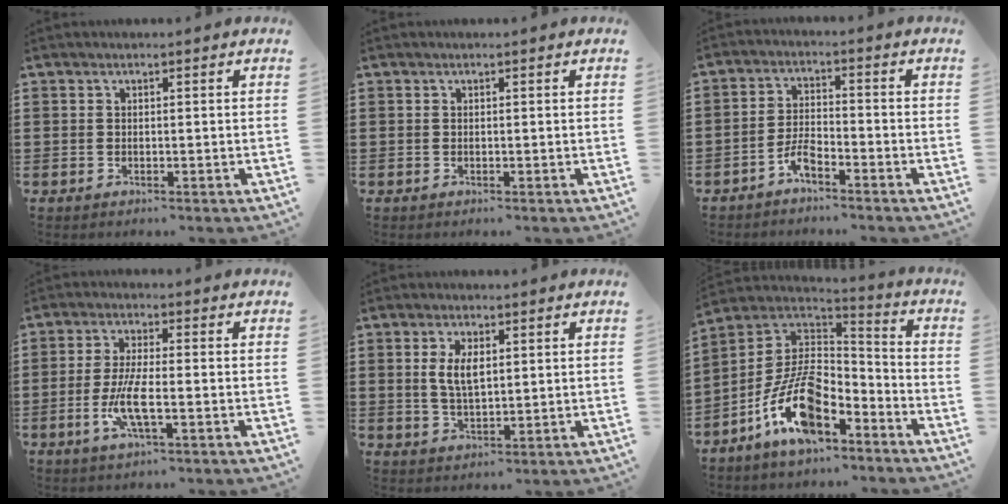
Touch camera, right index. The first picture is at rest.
{"total": 0.0}
{"total": 3.8, "force": [-3.0, 1.0, 2.1], "torque": [-0.054, 0.005, -0.062]}
{"total": 6.6, "force": [-2.1, 1.5, 6.1], "torque": [-0.135, -0.013, -0.044]}
{"total": 4.7, "force": [1.0, 2.2, 4.1], "torque": [-0.077, 0.003, 0.015]}
{"total": 13.8, "force": [-7.2, 6.0, 10.0], "torque": [-0.216, 0.014, -0.140]}